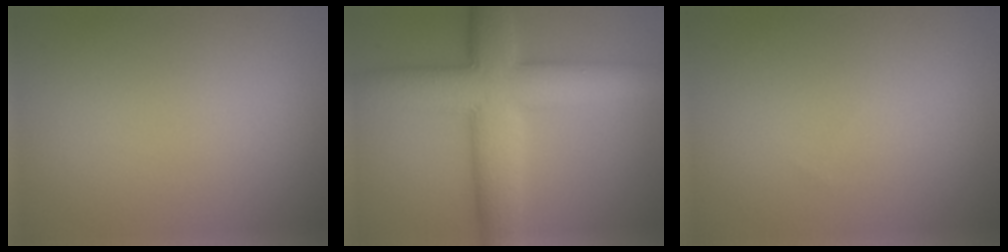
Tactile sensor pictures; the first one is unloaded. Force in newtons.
{"total": 9.8, "press": 9.8, "slide": 0.1}
{"total": 0.0}